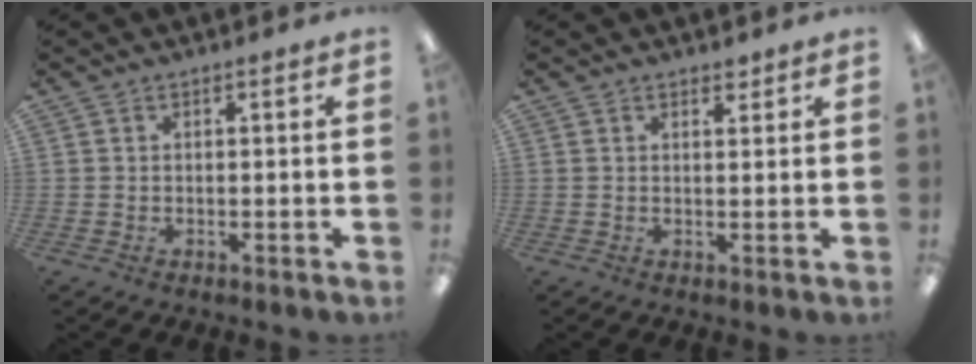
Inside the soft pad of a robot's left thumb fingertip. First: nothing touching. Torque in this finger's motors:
{"motor_torque": [0.23, 0.08, -0.17, -0.06, -0.03]}